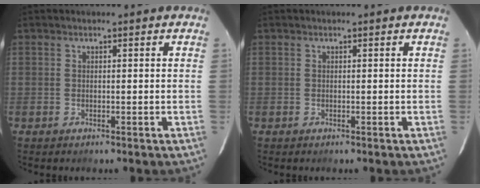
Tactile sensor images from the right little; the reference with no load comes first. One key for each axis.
{"total": 0.0}